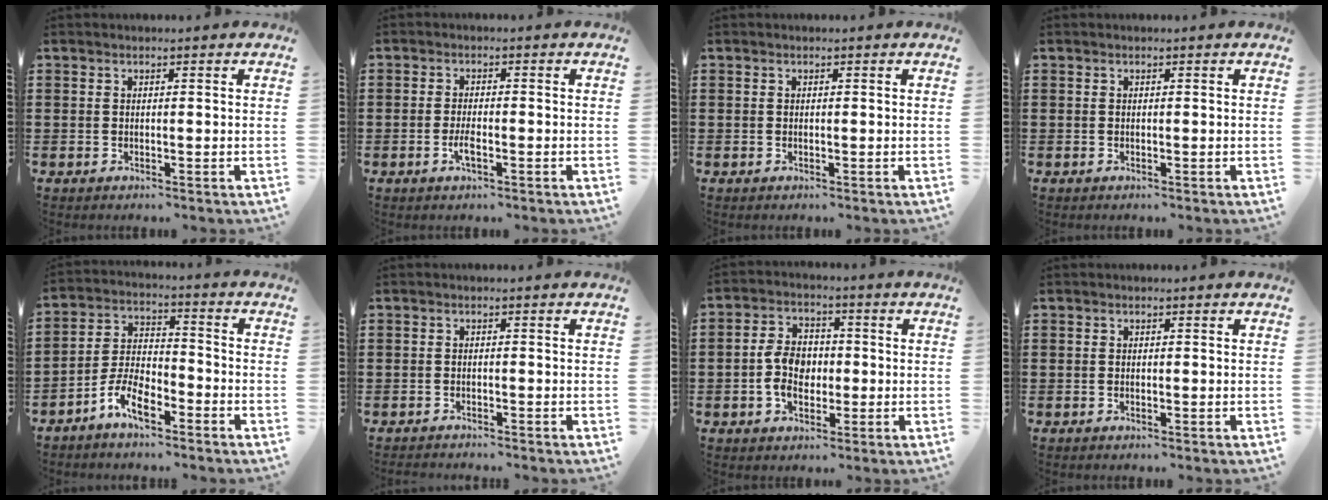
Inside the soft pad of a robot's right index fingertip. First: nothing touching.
{"total": 2.4, "force": [-1.0, 0.6, 2.1], "torque": [-0.047, -0.006, -0.018]}
{"total": 0.0}
{"total": 0.0}
{"total": 7.0, "force": [-4.4, 2.9, 4.6], "torque": [-0.110, 0.005, -0.089]}
{"total": 0.9, "force": [-0.9, 0.0, -0.1], "torque": [0.000, 0.002, -0.020]}
{"total": 6.0, "force": [-1.0, 4.0, 4.3], "torque": [-0.099, 0.005, -0.021]}
{"total": 0.0}